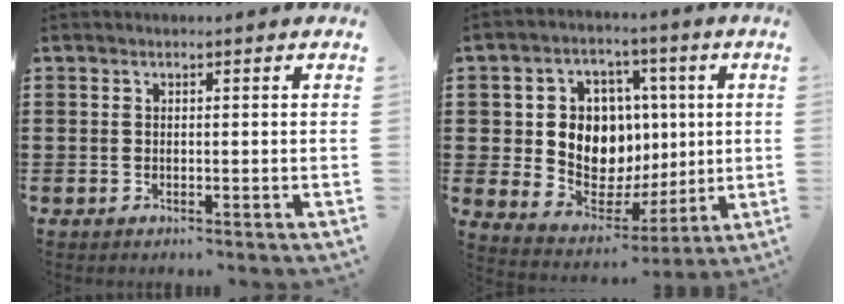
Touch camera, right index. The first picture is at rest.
{"total": 9.8, "force": [2.1, 8.5, 4.4], "torque": [-0.092, -0.004, 0.047]}